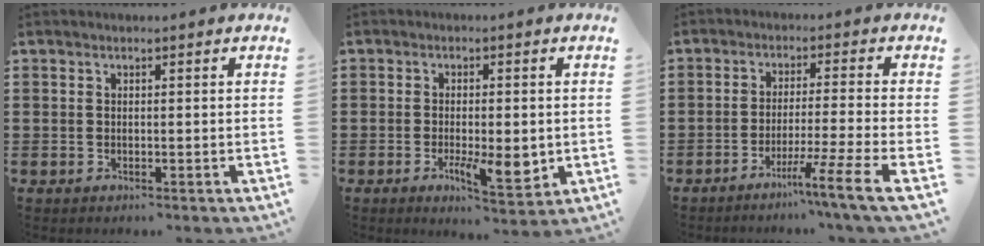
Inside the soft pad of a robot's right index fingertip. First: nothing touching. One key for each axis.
{"total": 6.4, "fx": -1.4, "fy": 2.3, "fz": 5.8, "tx": -0.110, "ty": -0.006, "tz": -0.022}
{"total": 6.5, "fx": -4.3, "fy": -1.6, "fz": 4.6, "tx": -0.074, "ty": -0.016, "tz": -0.080}